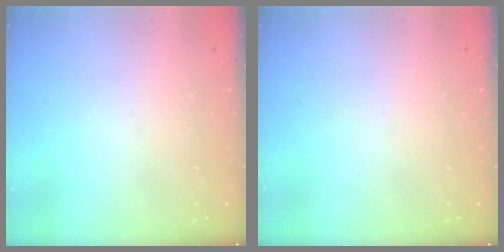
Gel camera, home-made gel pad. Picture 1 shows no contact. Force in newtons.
{"total": 0.0}